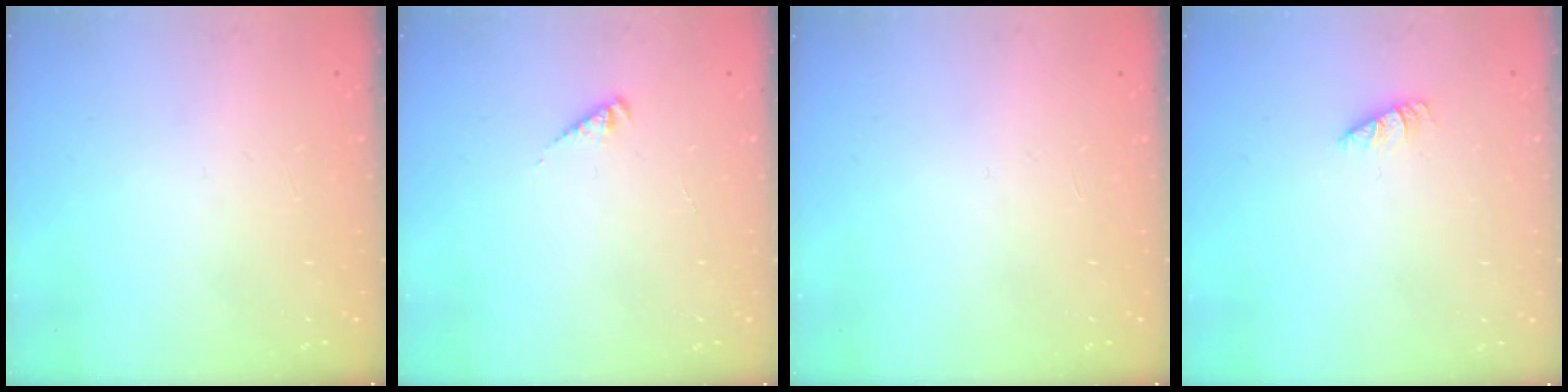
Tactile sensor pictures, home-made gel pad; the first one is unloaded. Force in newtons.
{"total": 1.9, "press": 1.9, "slide": 0.3}
{"total": 0.0}
{"total": 1.0, "press": 1.0, "slide": 0.1}